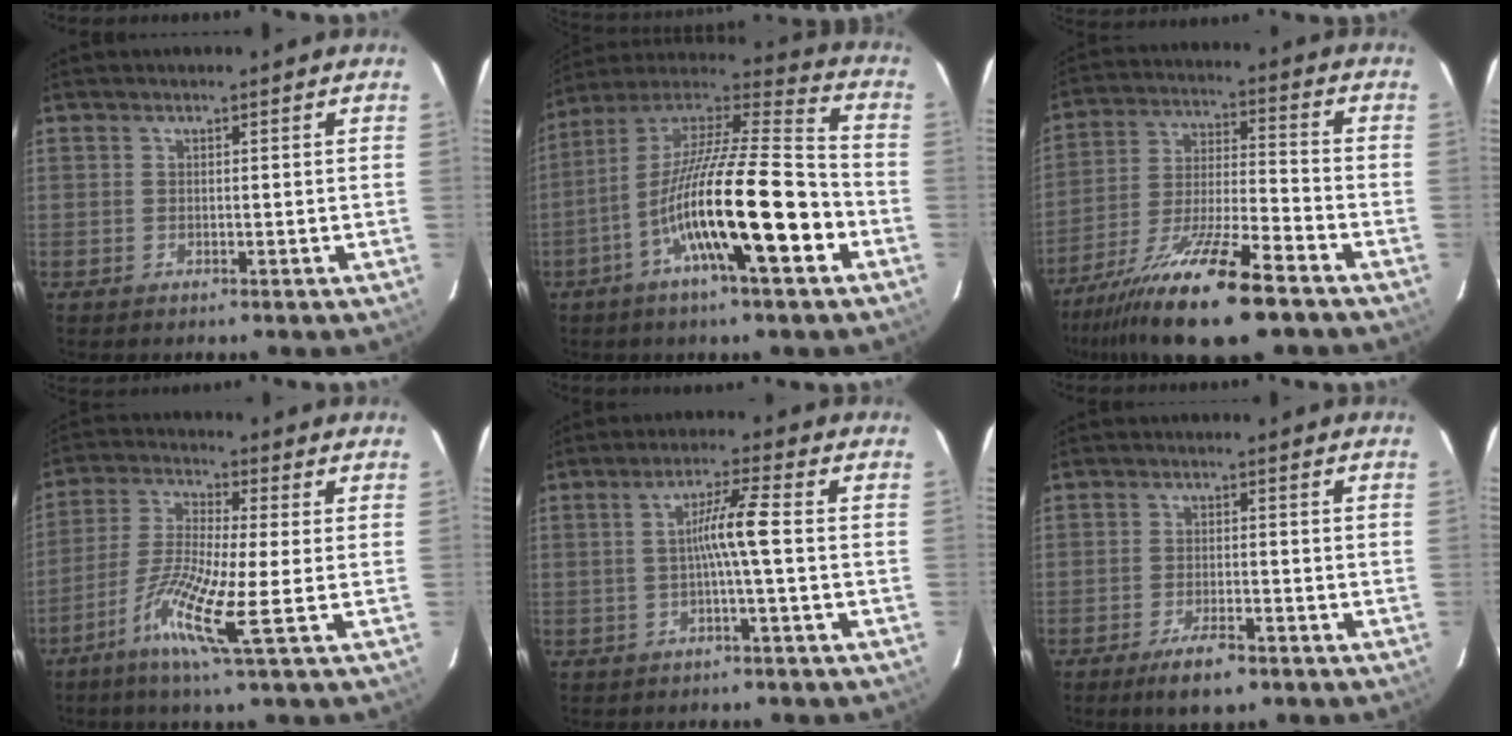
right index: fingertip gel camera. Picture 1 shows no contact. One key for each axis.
{"total": 20.1, "fx": -6.9, "fy": 2.0, "fz": 18.8, "tx": -0.341, "ty": -0.004, "tz": -0.122}
{"total": 16.8, "fx": -11.5, "fy": 1.6, "fz": 12.1, "tx": -0.224, "ty": -0.034, "tz": -0.207}
{"total": 10.9, "fx": -4.2, "fy": -0.5, "fz": 10.1, "tx": -0.201, "ty": -0.021, "tz": -0.089}
{"total": 5.5, "fx": -0.3, "fy": -0.8, "fz": 5.4, "tx": -0.096, "ty": 0.011, "tz": -0.005}
{"total": 5.0, "fx": -3.4, "fy": 1.5, "fz": 3.4, "tx": -0.064, "ty": -0.004, "tz": -0.053}